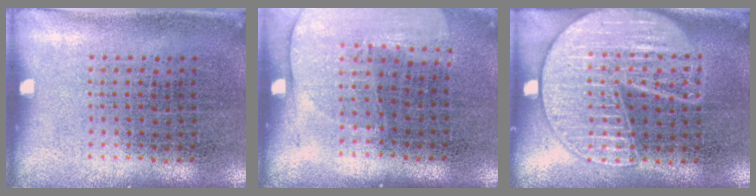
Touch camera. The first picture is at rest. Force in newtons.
{"total": 1.4, "press": 1.3, "slide": 0.5}
{"total": 2.5, "press": 2.5, "slide": 0.2}